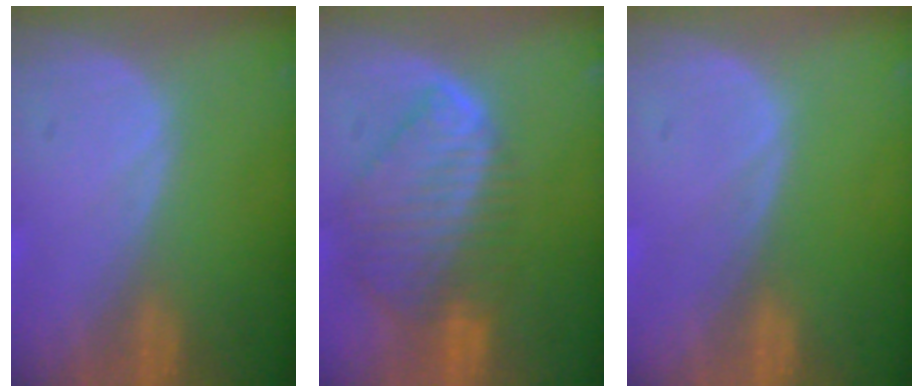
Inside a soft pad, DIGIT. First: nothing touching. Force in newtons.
{"total": 9.2, "press": 7.9, "slide": 4.6}
{"total": 0.0}